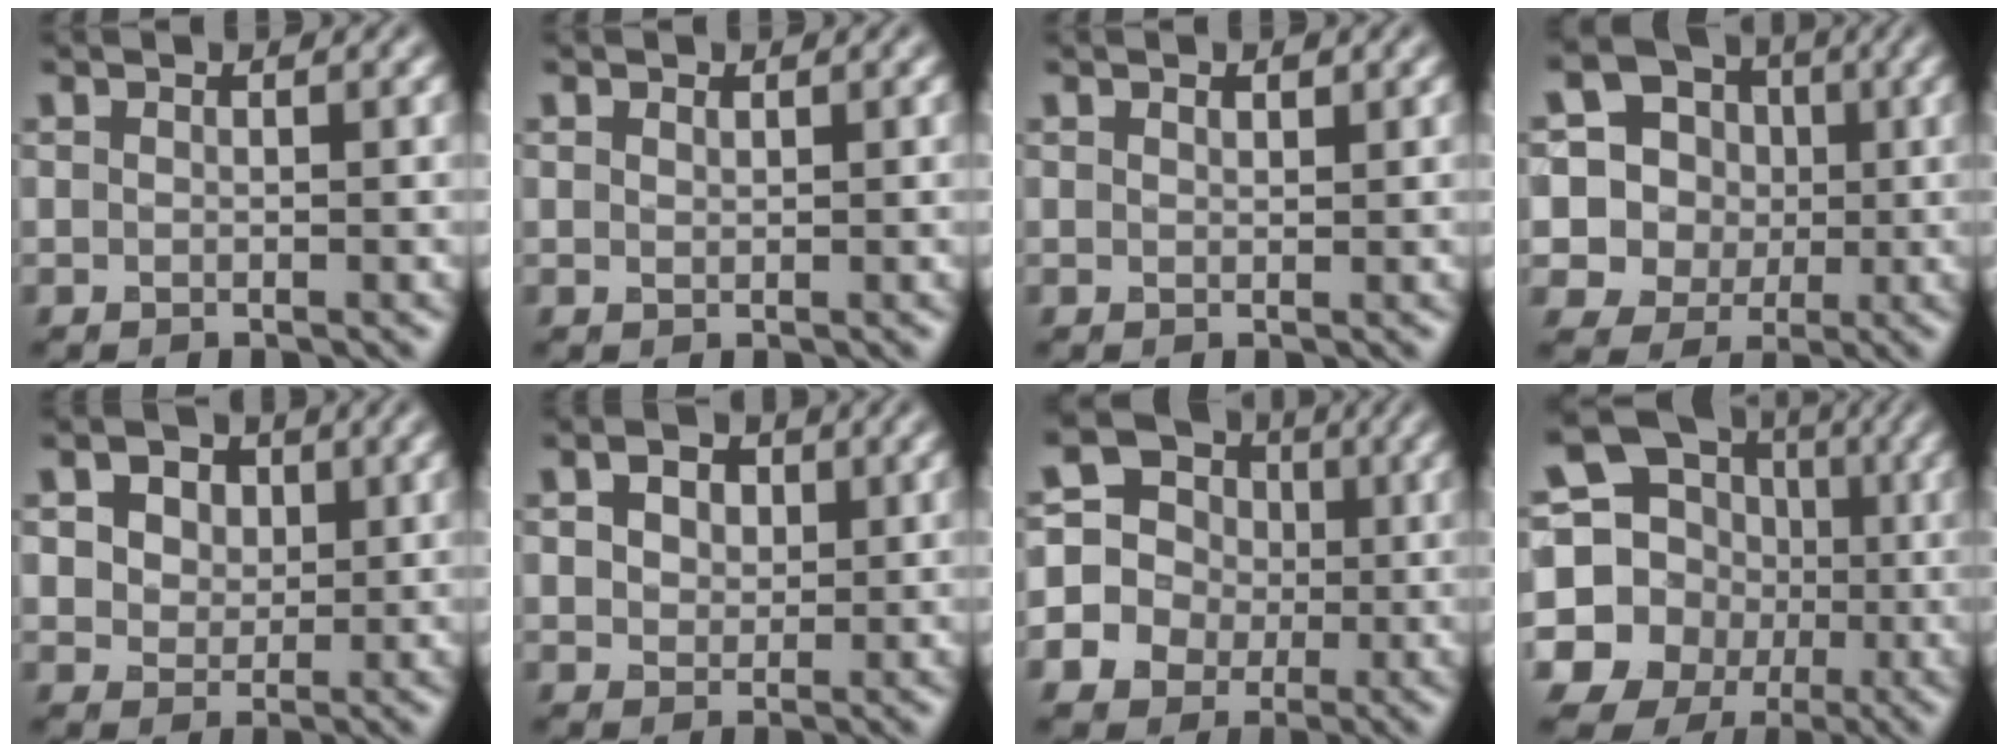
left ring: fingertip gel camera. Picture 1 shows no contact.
{"total": 0.6, "force": [0.5, 0.3, 0.2], "torque": [-0.004, -0.002, 0.010]}
{"total": 0.9, "force": [0.6, 0.4, 0.5], "torque": [-0.010, -0.002, 0.011]}
{"total": 15.5, "force": [3.4, 14.2, 5.2], "torque": [-0.145, 0.035, 0.043]}
{"total": 6.6, "force": [3.1, 4.8, 3.3], "torque": [-0.066, 0.017, 0.037]}
{"total": 4.2, "force": [1.7, 2.9, 2.4], "torque": [-0.051, 0.012, 0.016]}
{"total": 13.0, "force": [-0.4, 12.3, 4.2], "torque": [-0.109, 0.006, -0.044]}
{"total": 16.7, "force": [-1.8, 15.8, 5.2], "torque": [-0.143, -0.002, -0.062]}